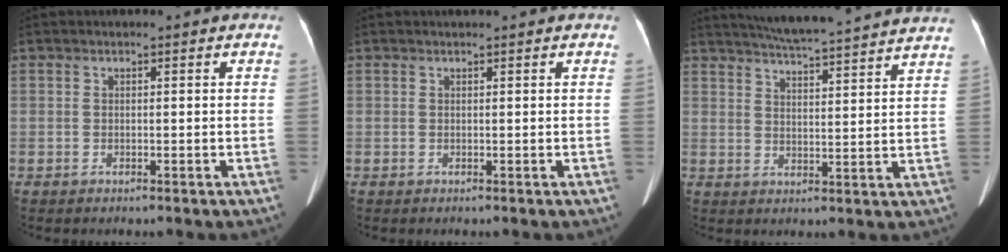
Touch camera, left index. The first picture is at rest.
{"total": 1.1, "force": [1.0, -0.1, 0.4], "torque": [-0.006, 0.013, 0.022]}
{"total": 19.6, "force": [18.1, 0.2, 7.6], "torque": [-0.124, 0.003, 0.238]}